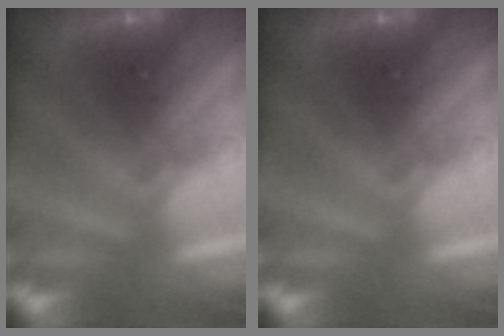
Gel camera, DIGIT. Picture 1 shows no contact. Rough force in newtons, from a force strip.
{"total": 0.0}